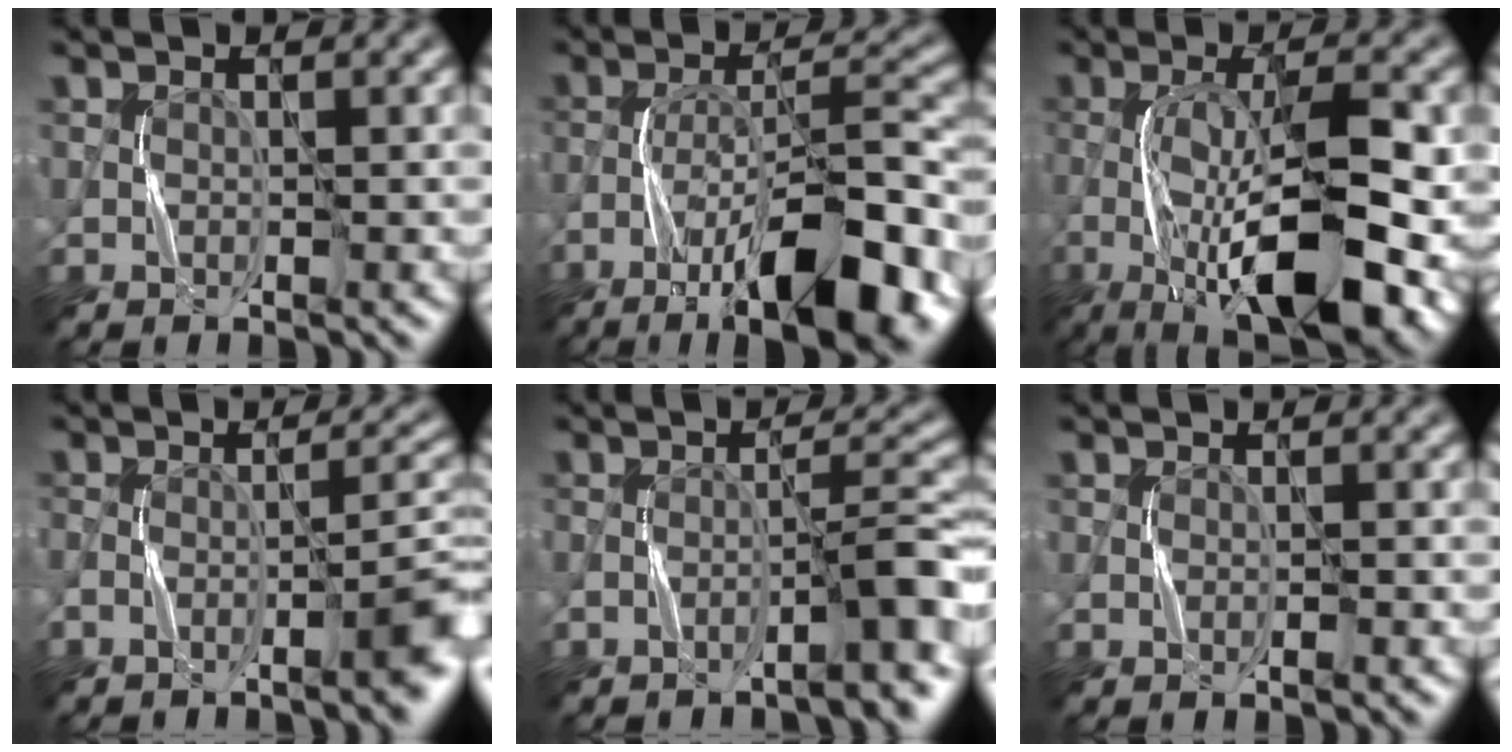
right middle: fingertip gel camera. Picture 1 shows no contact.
{"total": 11.7, "force": [-6.8, 3.1, 9.0], "torque": [-0.144, 0.014, -0.109]}
{"total": 12.8, "force": [-4.6, 4.2, 11.1], "torque": [-0.193, -0.003, -0.071]}
{"total": 4.8, "force": [-2.8, 1.0, 3.8], "torque": [-0.045, 0.008, -0.052]}
{"total": 4.4, "force": [-2.6, 0.4, 3.4], "torque": [-0.043, 0.019, -0.045]}
{"total": 0.8, "force": [-0.4, 0.1, 0.7], "torque": [-0.011, 0.001, -0.006]}